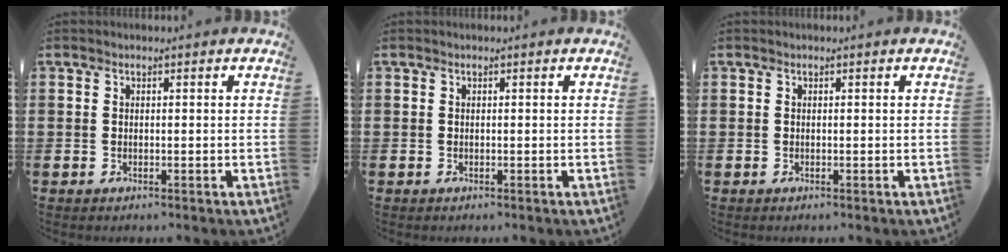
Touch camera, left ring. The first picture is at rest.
{"total": 0.0}
{"total": 0.0}